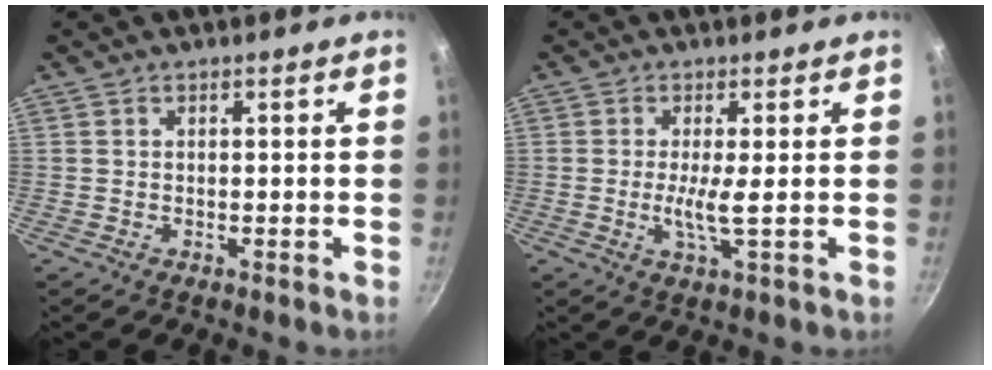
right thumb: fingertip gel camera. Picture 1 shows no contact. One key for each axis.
{"total": 3.9, "fx": -0.1, "fy": 0.1, "fz": 3.9, "tx": -0.085, "ty": -0.009, "tz": -0.004}